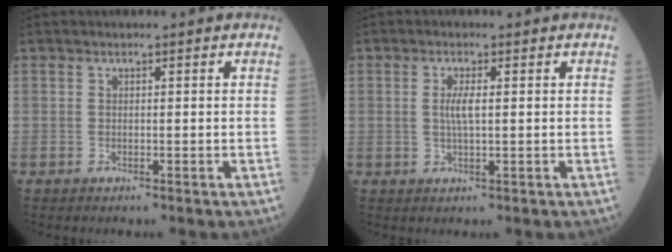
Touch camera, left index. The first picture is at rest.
{"total": 2.5, "force": [0.4, 0.3, 2.5], "torque": [-0.055, -0.002, 0.008]}